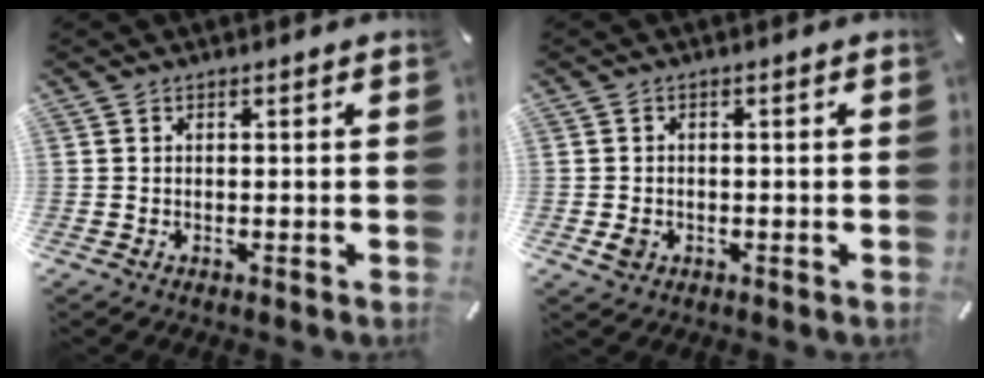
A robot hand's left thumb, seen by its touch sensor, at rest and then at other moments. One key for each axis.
{"total": 2.6, "fx": -0.8, "fy": 2.1, "fz": 1.3, "tx": -0.022, "ty": 0.004, "tz": -0.013}